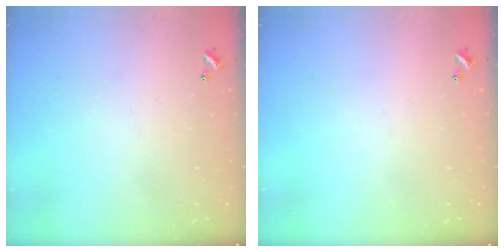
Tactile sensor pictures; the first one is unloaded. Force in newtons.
{"total": 0.0}